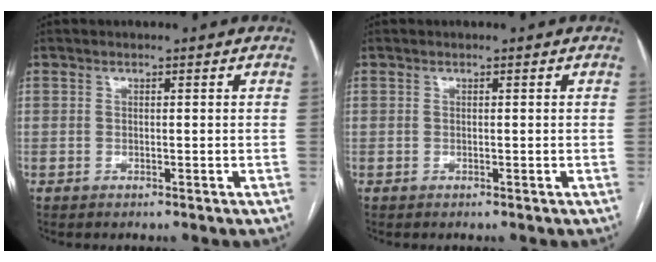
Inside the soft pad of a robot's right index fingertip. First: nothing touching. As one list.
[{"total": 0.0}]